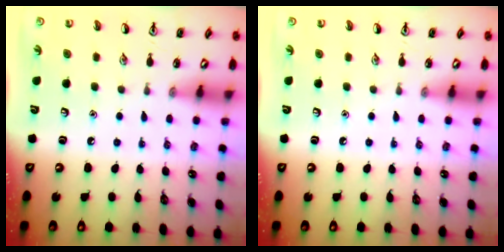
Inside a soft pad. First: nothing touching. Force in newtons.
{"total": 0.0}